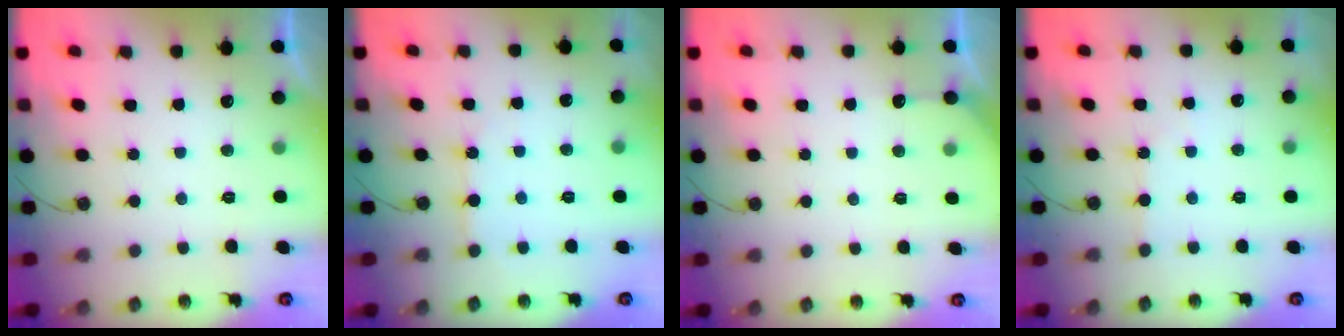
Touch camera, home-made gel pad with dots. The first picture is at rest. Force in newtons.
{"total": 5.0, "press": 5.0, "slide": 0.3}
{"total": 3.2, "press": 3.1, "slide": 0.3}
{"total": 1.9, "press": 1.8, "slide": 0.3}